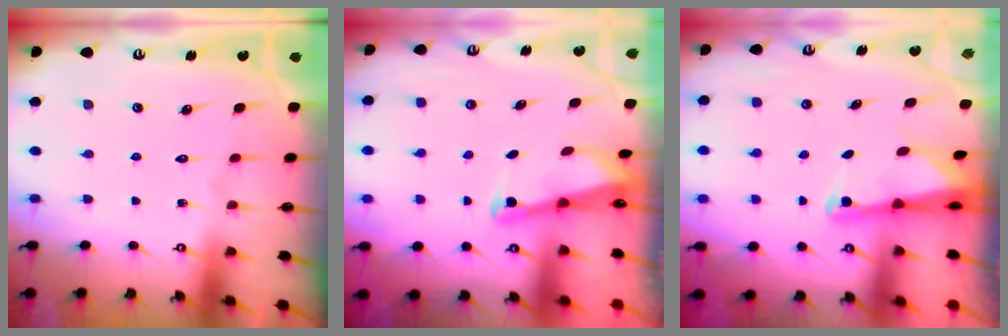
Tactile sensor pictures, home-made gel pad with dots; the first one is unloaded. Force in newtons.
{"total": 2.5, "press": 2.5, "slide": 0.2}
{"total": 2.6, "press": 2.6, "slide": 0.5}